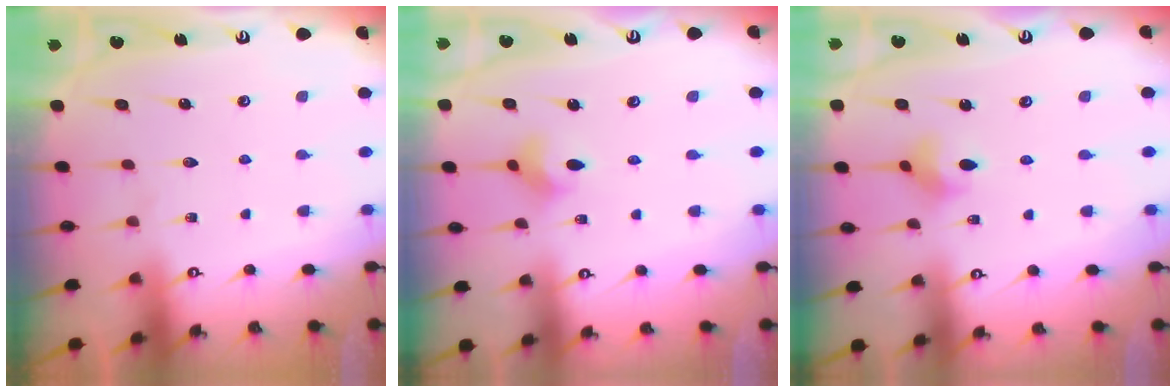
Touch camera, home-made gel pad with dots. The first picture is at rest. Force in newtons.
{"total": 4.3, "press": 4.2, "slide": 0.9}
{"total": 4.2, "press": 4.1, "slide": 0.6}